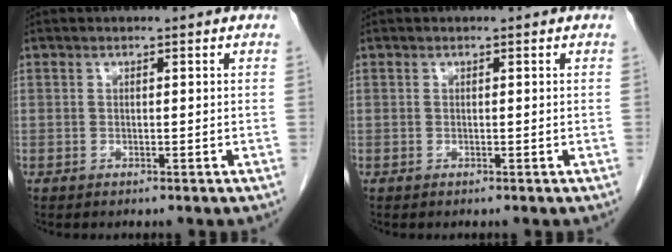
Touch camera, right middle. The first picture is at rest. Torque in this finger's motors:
{"motor_torque": [-0.19, 0.18, 0.00, 0.00]}